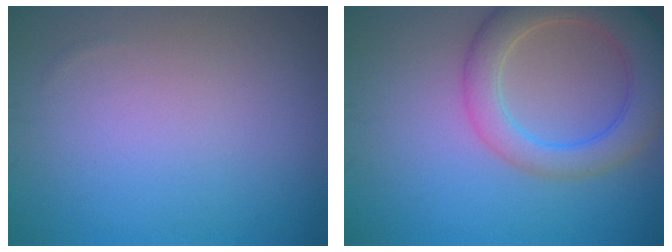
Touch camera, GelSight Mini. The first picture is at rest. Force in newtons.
{"total": 6.1, "press": 6.1, "slide": 0.4}